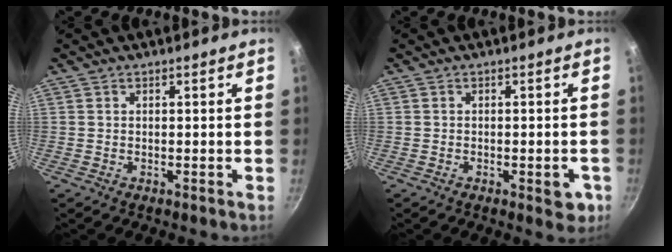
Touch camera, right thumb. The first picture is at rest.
{"total": 4.0, "force": [-1.5, 1.8, 3.3], "torque": [-0.030, 0.003, -0.016]}